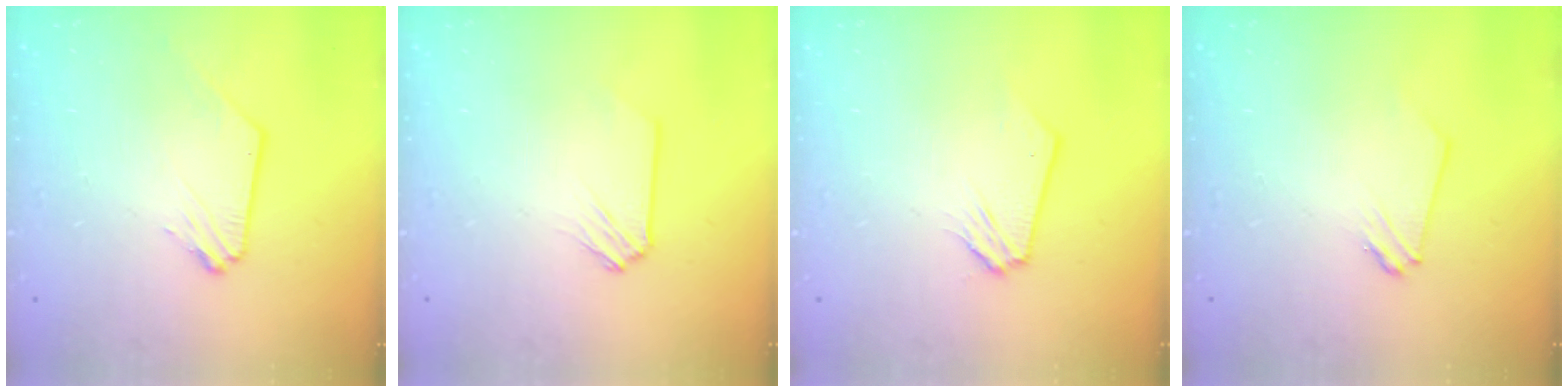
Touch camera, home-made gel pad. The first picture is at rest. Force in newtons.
{"total": 0.0}
{"total": 0.0}
{"total": 0.0}